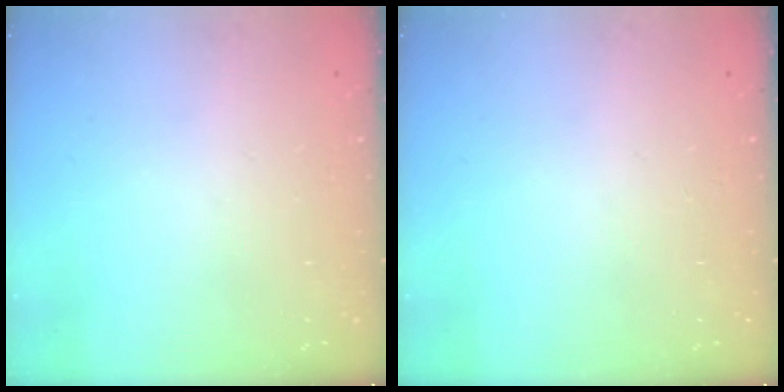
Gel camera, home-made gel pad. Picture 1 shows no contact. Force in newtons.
{"total": 0.0}